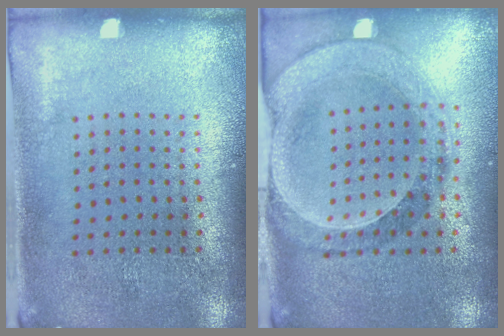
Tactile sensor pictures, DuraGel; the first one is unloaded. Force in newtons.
{"total": 1.5, "press": 1.5, "slide": 0.3}